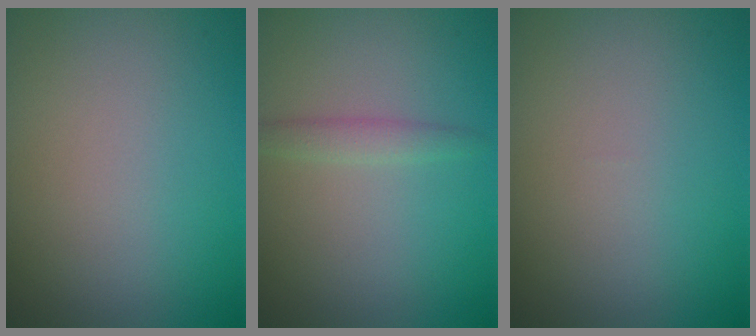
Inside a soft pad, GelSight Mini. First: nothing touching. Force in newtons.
{"total": 1.4, "press": 1.4, "slide": 0.0}
{"total": 0.0}